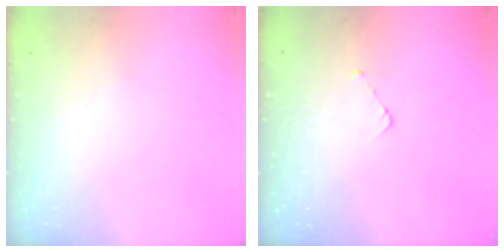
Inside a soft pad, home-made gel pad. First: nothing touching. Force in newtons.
{"total": 2.9, "press": 2.9, "slide": 0.2}